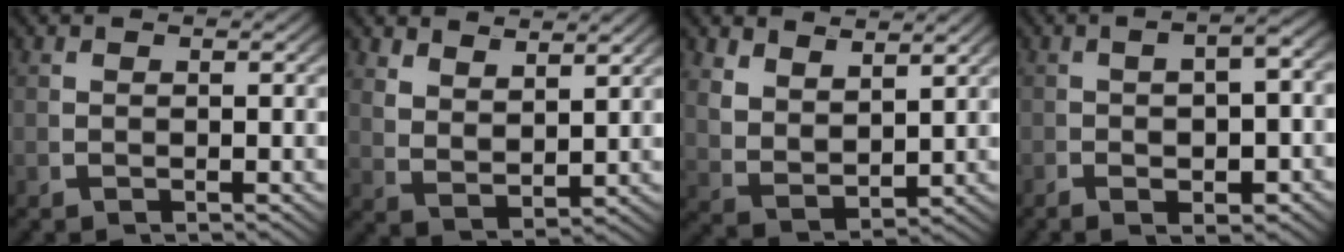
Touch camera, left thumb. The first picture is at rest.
{"total": 3.7, "force": [2.6, 1.8, 2.0], "torque": [-0.042, -0.018, 0.066]}
{"total": 4.9, "force": [1.8, 3.4, 3.0], "torque": [-0.077, -0.030, 0.056]}
{"total": 4.9, "force": [-0.6, 2.3, 4.3], "torque": [-0.059, 0.008, -0.012]}